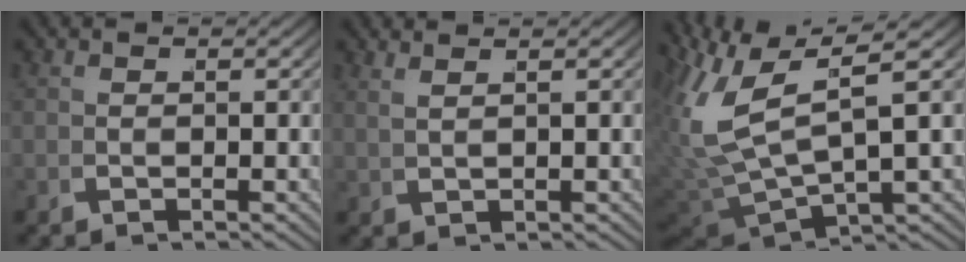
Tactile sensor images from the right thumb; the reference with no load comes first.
{"total": 2.0, "force": [1.9, -0.3, 0.7], "torque": [-0.009, 0.008, 0.044]}
{"total": 11.7, "force": [1.5, 7.5, 8.9], "torque": [-0.216, -0.038, 0.046]}